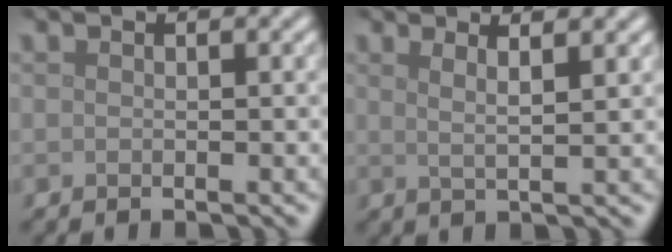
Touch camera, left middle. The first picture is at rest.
{"total": 3.3, "force": [1.9, 1.0, 2.5], "torque": [-0.026, 0.010, 0.006]}